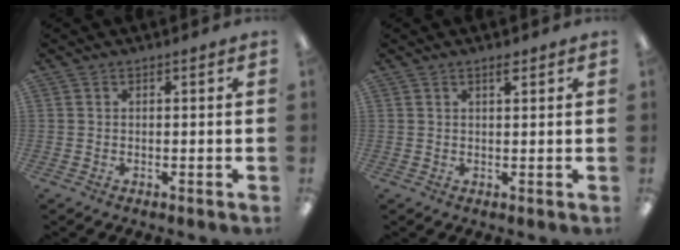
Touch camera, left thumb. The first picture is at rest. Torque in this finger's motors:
{"motor_torque": [-0.40, -0.20, -0.36, 0.26, 0.02]}